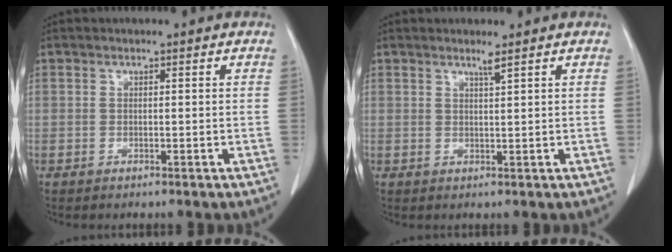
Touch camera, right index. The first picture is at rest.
{"total": 1.1, "force": [0.9, -0.2, 0.7], "torque": [-0.020, -0.006, 0.017]}